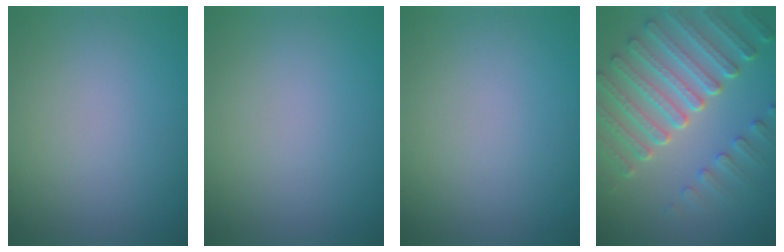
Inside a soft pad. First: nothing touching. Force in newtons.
{"total": 0.0}
{"total": 0.0}
{"total": 7.6, "press": 5.6, "slide": 5.1}